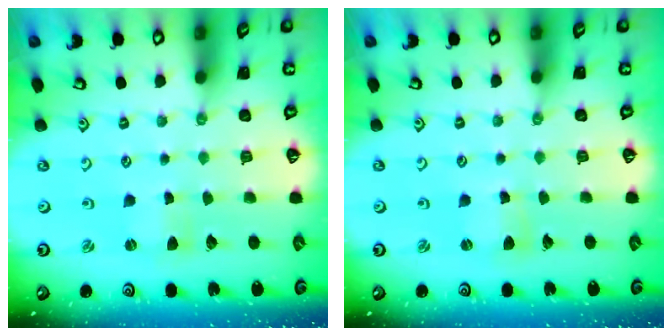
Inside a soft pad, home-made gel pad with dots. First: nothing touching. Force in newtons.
{"total": 3.2, "press": 3.2, "slide": 0.2}